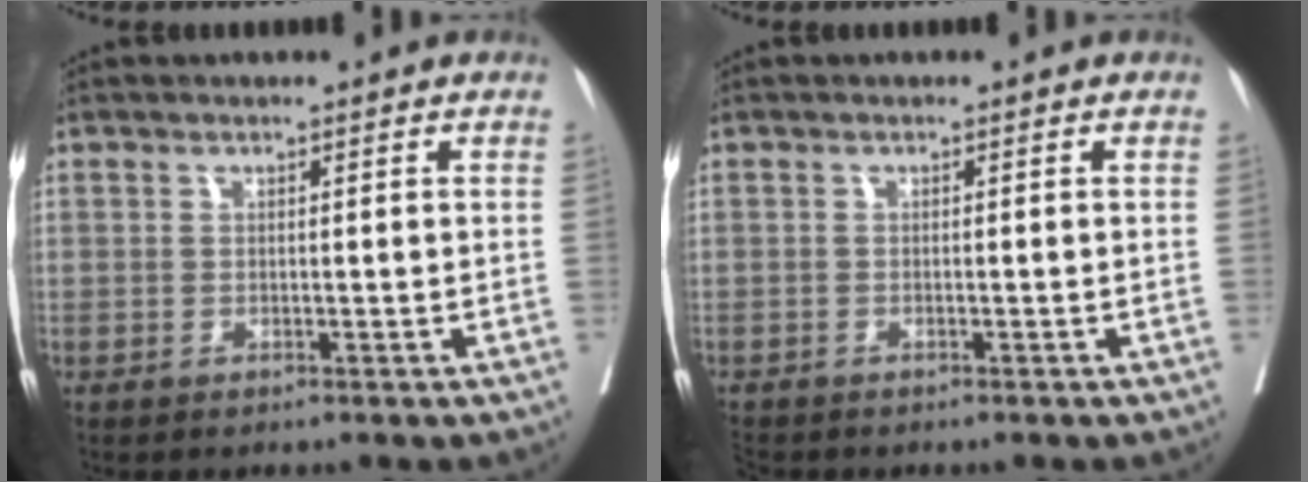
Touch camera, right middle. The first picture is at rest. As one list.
[{"total": 1.9, "force": [-1.7, 0.8, 0.2], "torque": [-0.007, -0.004, -0.031]}]